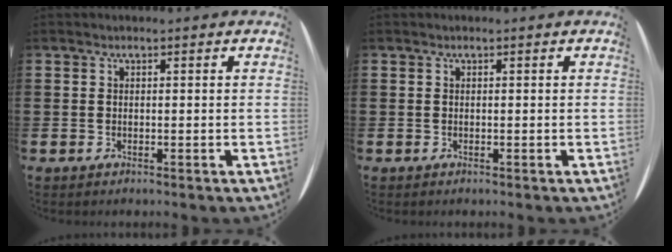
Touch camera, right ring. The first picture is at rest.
{"total": 0.0}